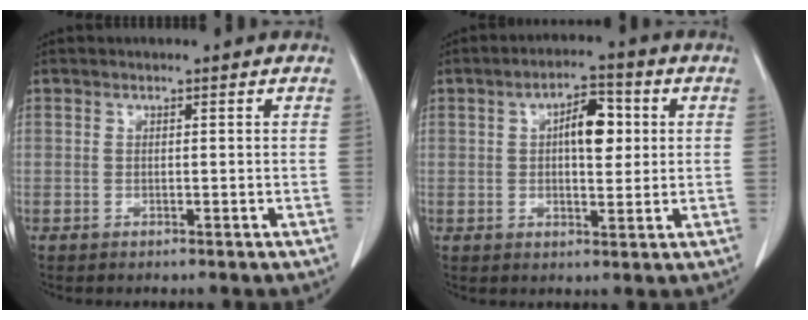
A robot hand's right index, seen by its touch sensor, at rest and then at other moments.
{"total": 6.6, "force": [1.4, 2.7, 5.9], "torque": [-0.093, 0.014, 0.021]}